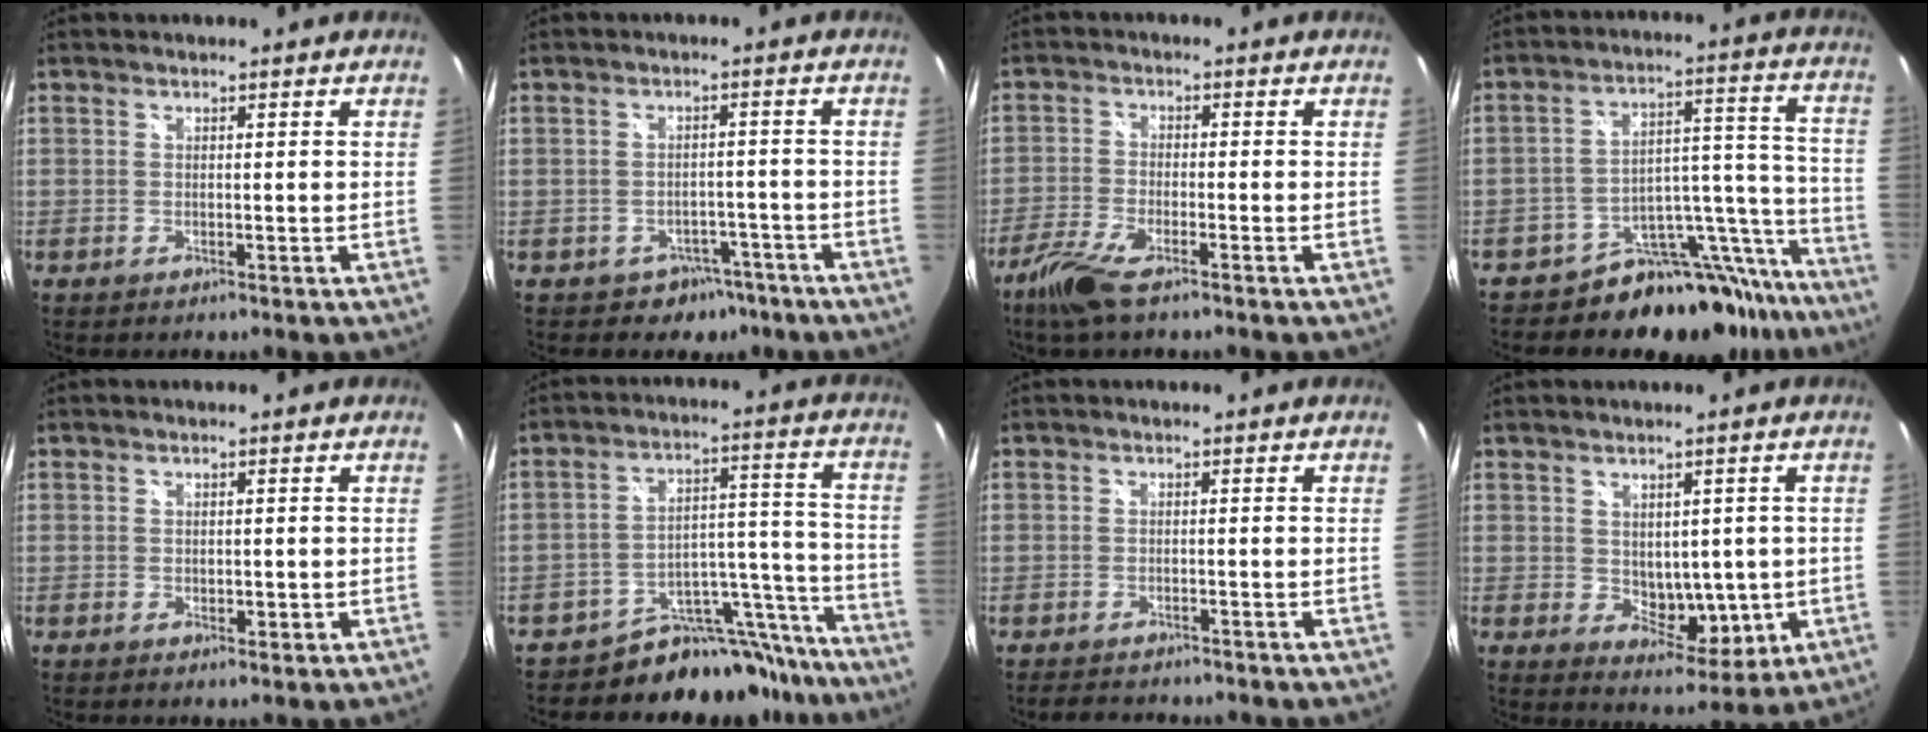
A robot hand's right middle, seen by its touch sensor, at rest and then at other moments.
{"total": 5.3, "force": [-3.5, 3.9, 0.6], "torque": [-0.013, 0.024, -0.037]}
{"total": 7.2, "force": [-5.0, 1.6, 4.8], "torque": [-0.124, -0.013, -0.106]}
{"total": 18.6, "force": [-16.8, 7.3, 3.2], "torque": [-0.023, 0.071, -0.241]}
{"total": 1.6, "force": [-0.2, 1.2, 1.1], "torque": [-0.014, -0.001, -0.002]}
{"total": 16.4, "force": [-15.0, 6.4, 2.1], "torque": [-0.012, 0.072, -0.212]}
{"total": 3.3, "force": [-3.0, 1.0, 1.0], "torque": [-0.025, -0.009, -0.046]}
{"total": 7.6, "force": [0.0, 5.5, 5.2], "torque": [-0.081, -0.012, 0.015]}